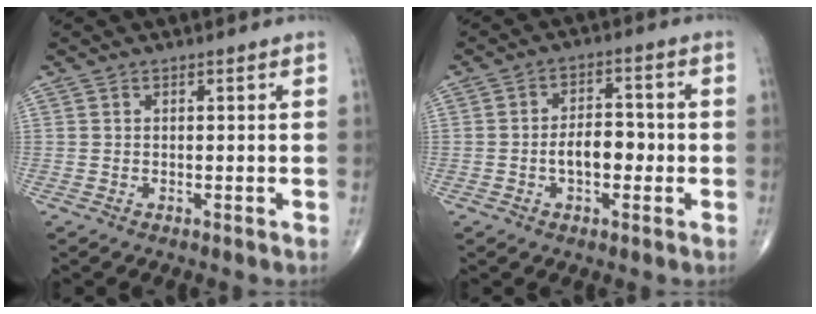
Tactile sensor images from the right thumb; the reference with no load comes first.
{"total": 6.5, "force": [-1.3, 3.7, 5.1], "torque": [-0.073, 0.023, -0.027]}